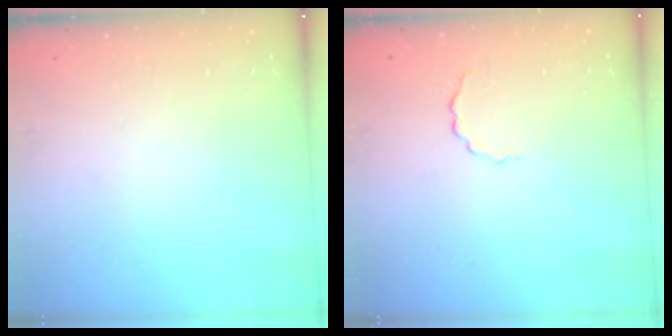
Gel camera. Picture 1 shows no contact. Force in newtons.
{"total": 2.0, "press": 1.9, "slide": 0.7}